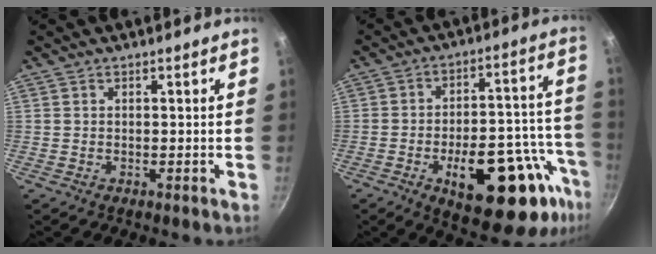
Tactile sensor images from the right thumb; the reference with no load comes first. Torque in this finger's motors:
{"motor_torque": [2.58, 2.43, 1.64, -0.44, 0.43]}